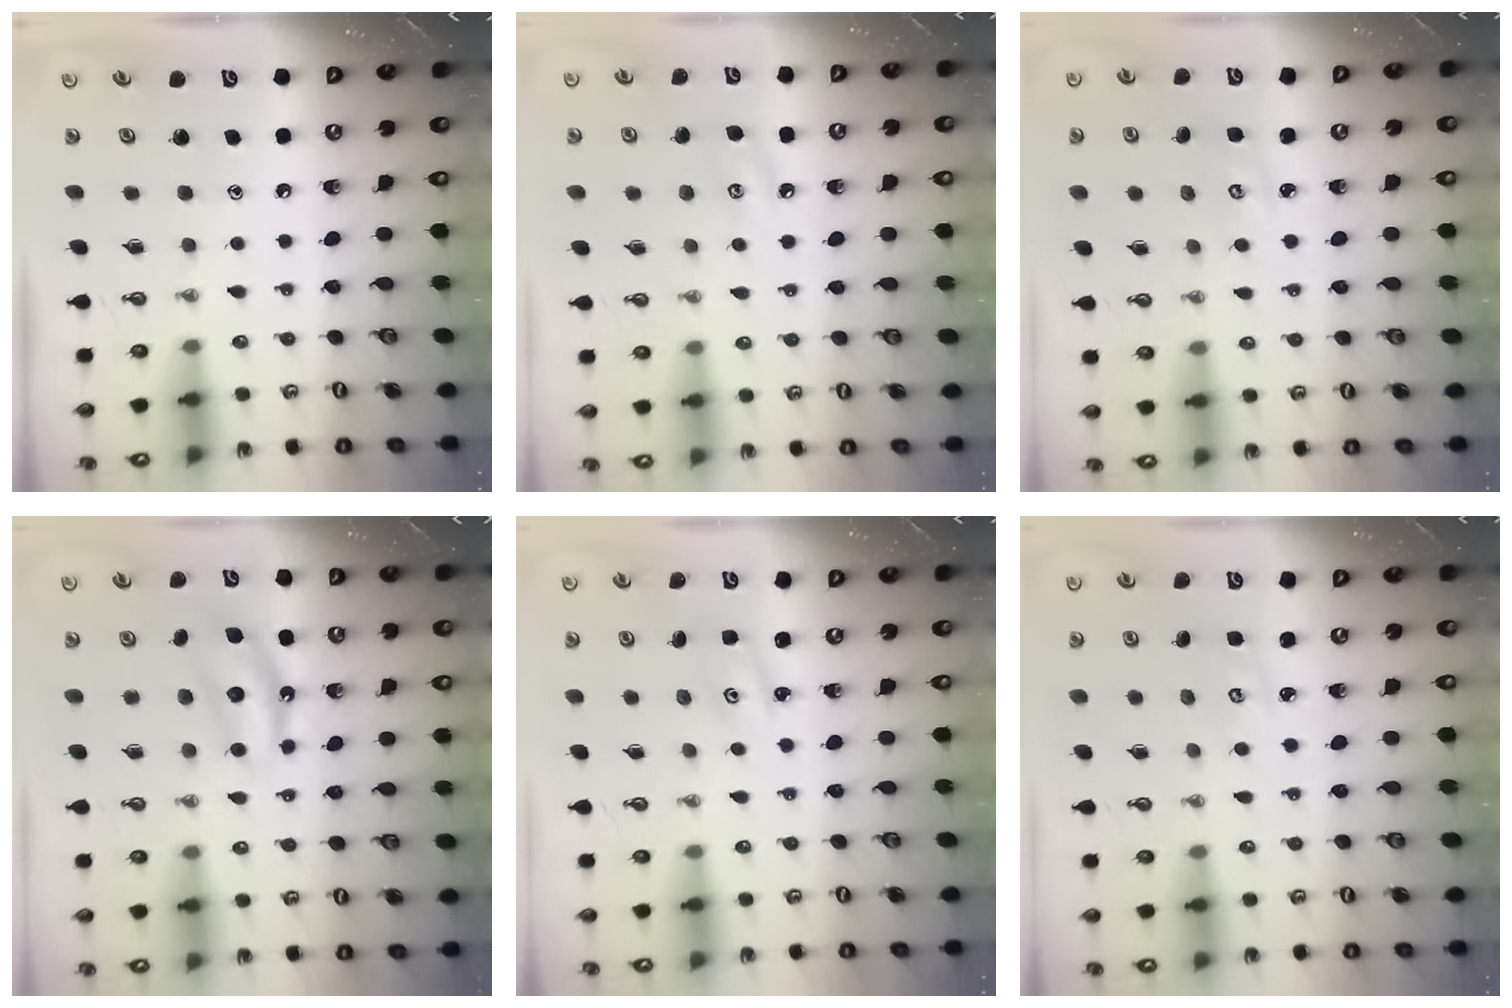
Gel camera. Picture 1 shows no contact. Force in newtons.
{"total": 5.4, "press": 5.4, "slide": 0.5}
{"total": 2.9, "press": 2.8, "slide": 0.3}
{"total": 6.5, "press": 6.5, "slide": 0.4}
{"total": 2.2, "press": 2.2, "slide": 0.3}
{"total": 2.3, "press": 2.2, "slide": 0.3}